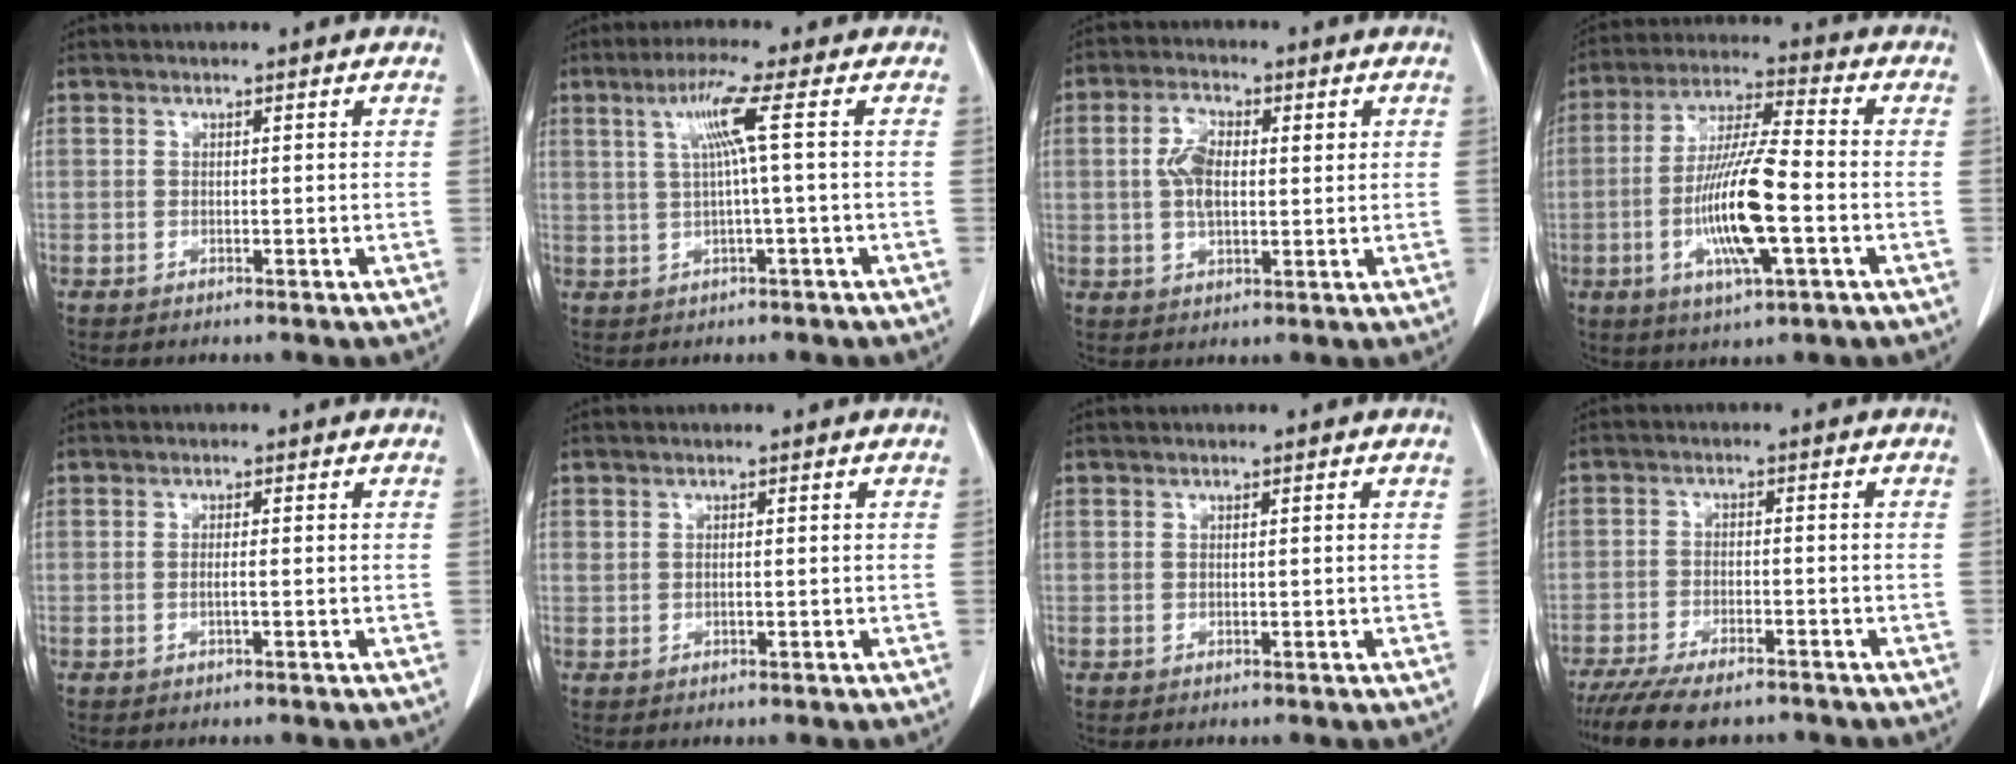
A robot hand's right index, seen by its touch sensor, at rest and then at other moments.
{"total": 5.7, "force": [1.2, -1.0, 5.5], "torque": [-0.108, 0.014, 0.030]}
{"total": 6.7, "force": [1.1, 3.4, 5.7], "torque": [-0.125, 0.016, 0.021]}
{"total": 14.0, "force": [-3.4, 1.9, 13.5], "torque": [-0.263, -0.005, -0.062]}
{"total": 1.6, "force": [-0.5, 0.1, 1.6], "torque": [-0.031, 0.002, -0.009]}
{"total": 1.1, "force": [0.1, 0.6, 0.9], "torque": [-0.026, 0.009, 0.007]}
{"total": 0.6, "force": [0.2, 0.2, 0.5], "torque": [-0.014, 0.004, 0.004]}
{"total": 10.8, "force": [-8.8, 3.3, 5.5], "torque": [-0.092, -0.009, -0.137]}